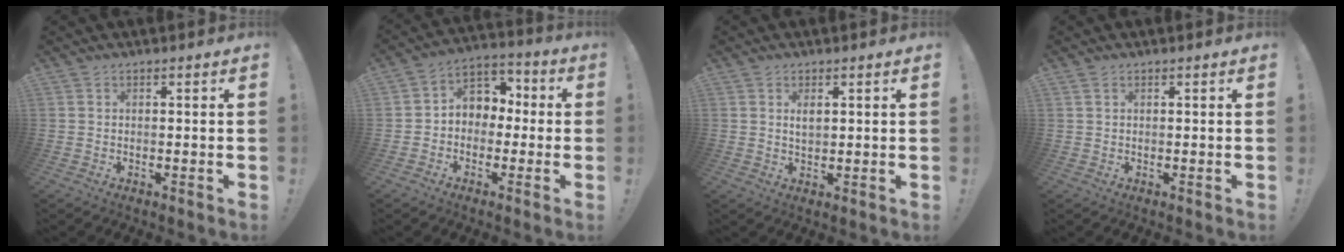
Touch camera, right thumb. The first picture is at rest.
{"total": 7.3, "force": [0.2, 6.5, 3.2], "torque": [-0.044, 0.006, 0.011]}
{"total": 2.2, "force": [1.1, 0.9, 1.7], "torque": [-0.021, -0.007, 0.018]}
{"total": 1.0, "force": [0.6, 0.5, 0.7], "torque": [-0.015, 0.001, 0.012]}